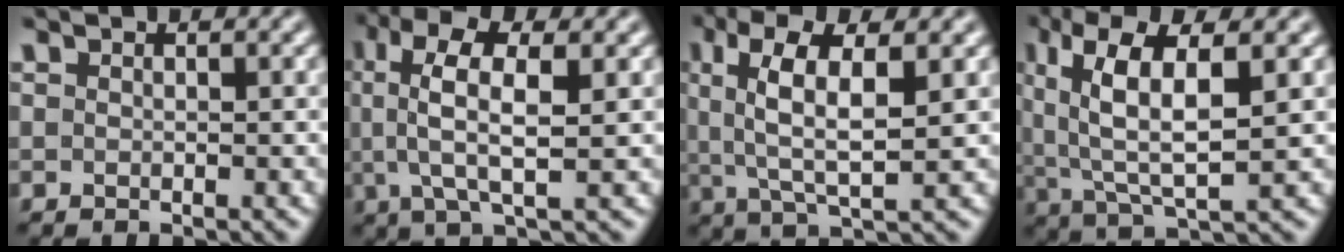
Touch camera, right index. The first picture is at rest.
{"total": 6.1, "force": [1.6, 2.1, 5.5], "torque": [-0.109, 0.003, 0.026]}
{"total": 5.5, "force": [1.2, 1.7, 5.1], "torque": [-0.094, -0.001, 0.026]}
{"total": 6.8, "force": [1.4, 2.6, 6.1], "torque": [-0.117, -0.005, 0.037]}